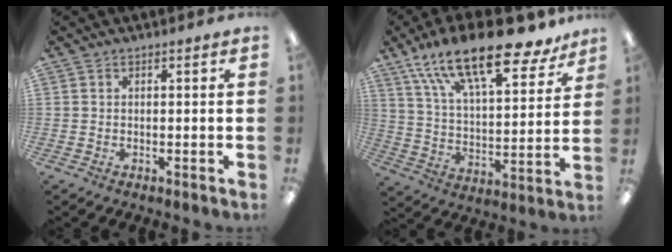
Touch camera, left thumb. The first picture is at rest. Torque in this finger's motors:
{"motor_torque": [0.42, 0.75, 1.55, -1.22, 0.39]}